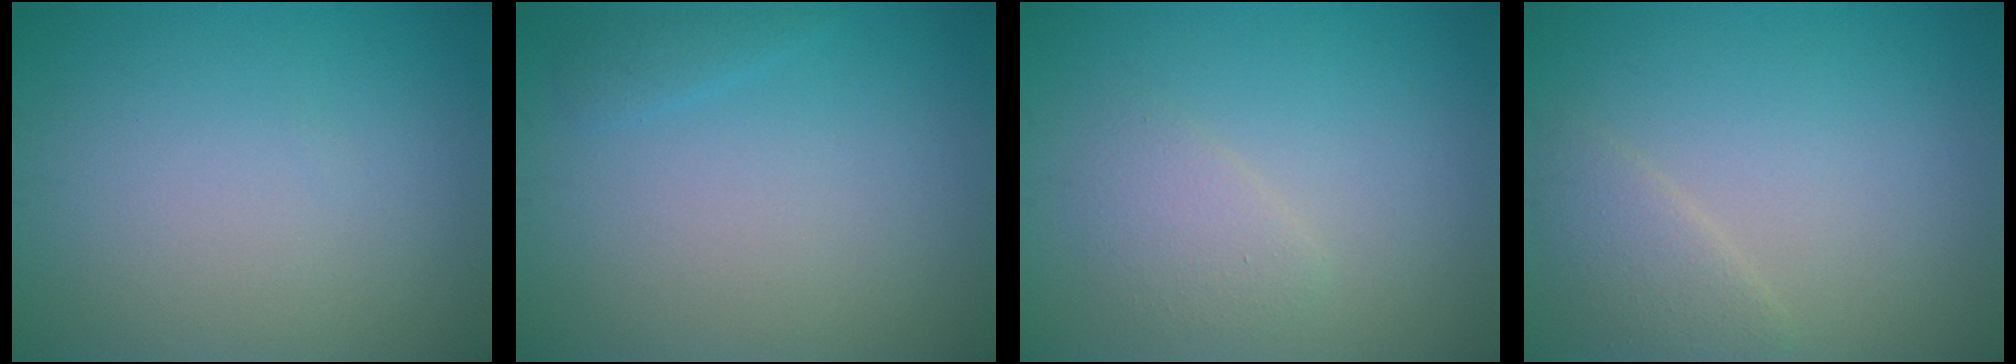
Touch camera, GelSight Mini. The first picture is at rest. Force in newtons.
{"total": 0.9, "press": 0.9, "slide": 0.1}
{"total": 1.9, "press": 1.9, "slide": 0.1}
{"total": 2.2, "press": 2.1, "slide": 0.1}